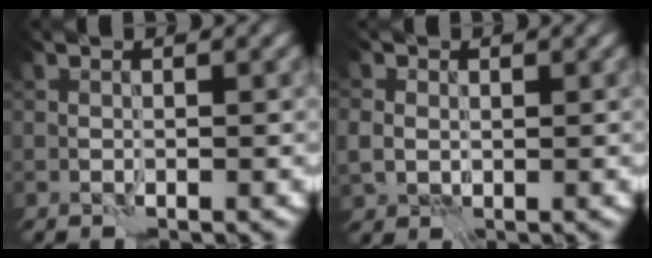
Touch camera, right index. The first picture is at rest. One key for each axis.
{"total": 2.3, "fx": 0.5, "fy": 2.1, "fz": 0.9, "tx": -0.016, "ty": 0.004, "tz": 0.007}